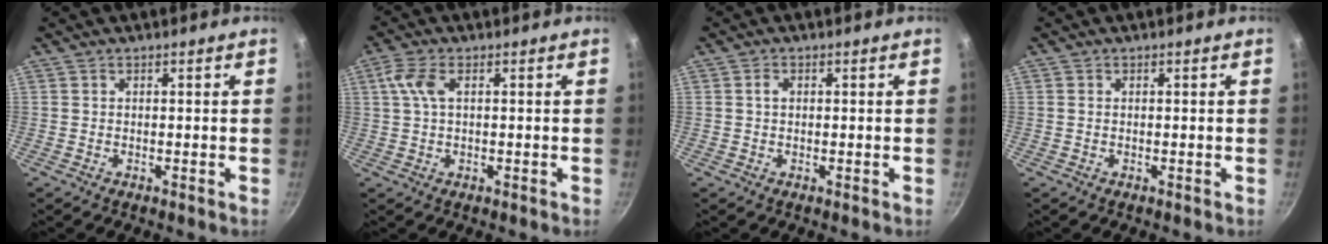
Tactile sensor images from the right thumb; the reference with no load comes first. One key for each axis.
{"total": 4.6, "fx": 1.0, "fy": 2.2, "fz": 3.9, "tx": -0.087, "ty": 0.013, "tz": 0.018}
{"total": 1.3, "fx": 0.2, "fy": 0.9, "fz": 0.9, "tx": -0.016, "ty": 0.005, "tz": 0.002}
{"total": 0.0}